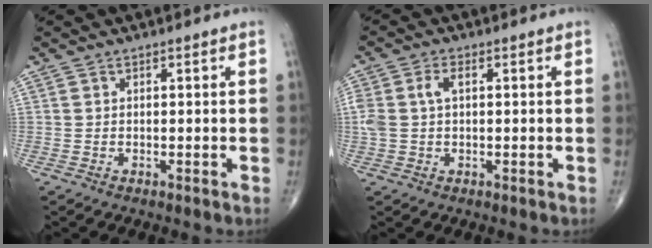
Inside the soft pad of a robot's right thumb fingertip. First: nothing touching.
{"total": 4.8, "force": [0.9, 2.7, 3.9], "torque": [-0.105, 0.018, 0.020]}